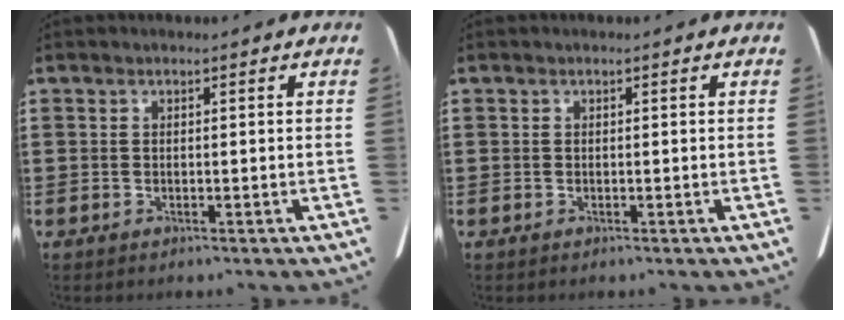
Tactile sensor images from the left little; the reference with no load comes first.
{"total": 0.0}